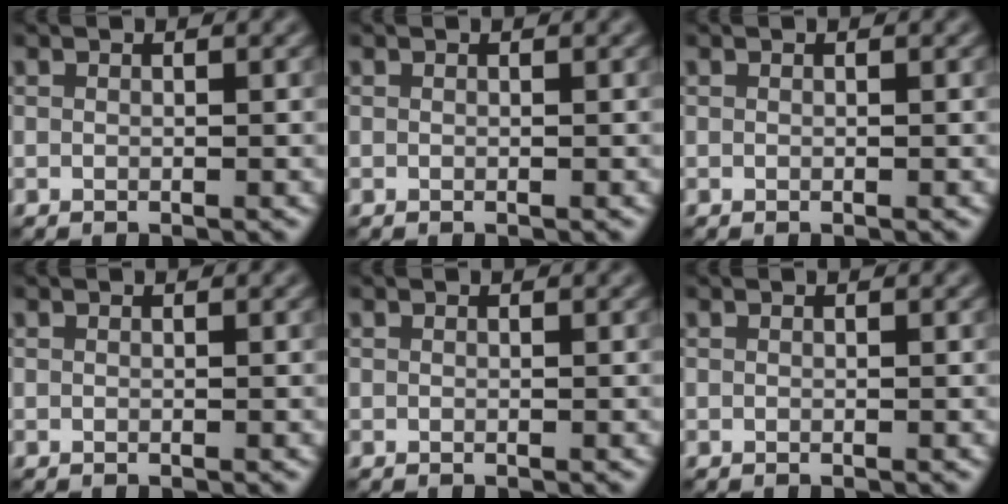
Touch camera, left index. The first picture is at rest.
{"total": 0.0}
{"total": 0.0}
{"total": 0.0}
{"total": 0.0}
{"total": 0.0}